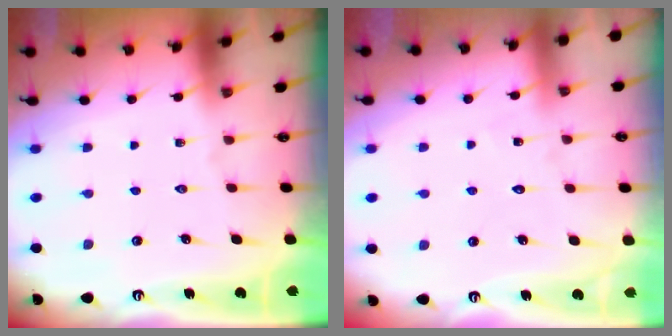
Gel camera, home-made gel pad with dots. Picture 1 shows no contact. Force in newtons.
{"total": 4.9, "press": 4.9, "slide": 0.4}